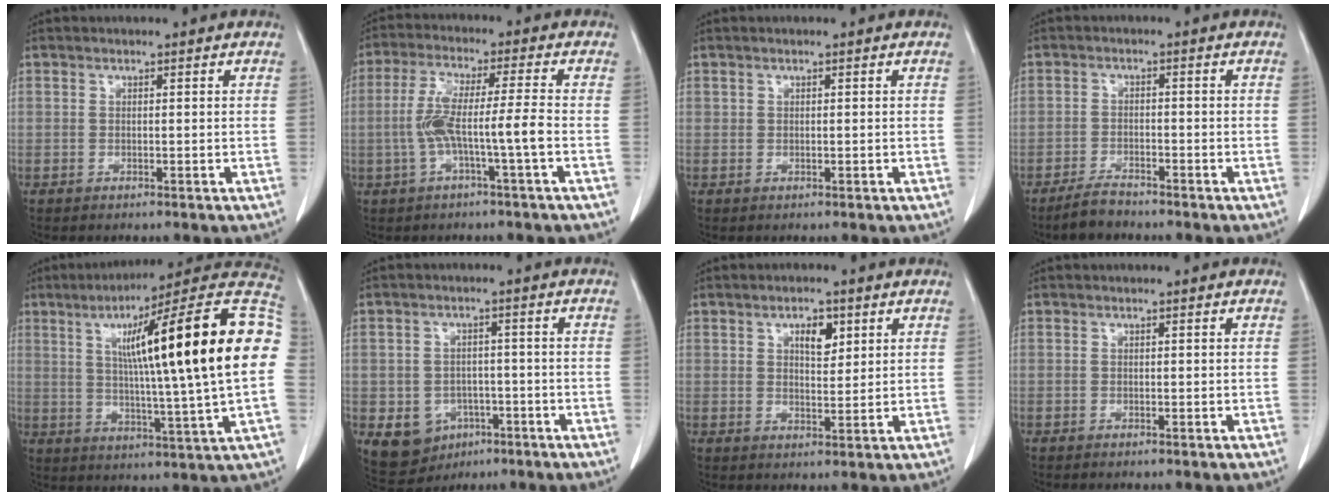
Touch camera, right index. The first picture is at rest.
{"total": 7.8, "force": [-1.8, -0.4, 7.5], "torque": [-0.153, 0.016, -0.031]}
{"total": 0.0}
{"total": 3.2, "force": [-2.9, 0.9, 1.1], "torque": [-0.026, -0.003, -0.053]}
{"total": 27.2, "force": [4.4, 0.6, 26.9], "torque": [-0.322, 0.045, 0.059]}
{"total": 7.8, "force": [-3.3, 6.6, 2.7], "torque": [-0.050, 0.007, -0.035]}
{"total": 4.0, "force": [1.9, 1.8, 3.1], "torque": [-0.049, -0.001, 0.031]}
{"total": 0.0}